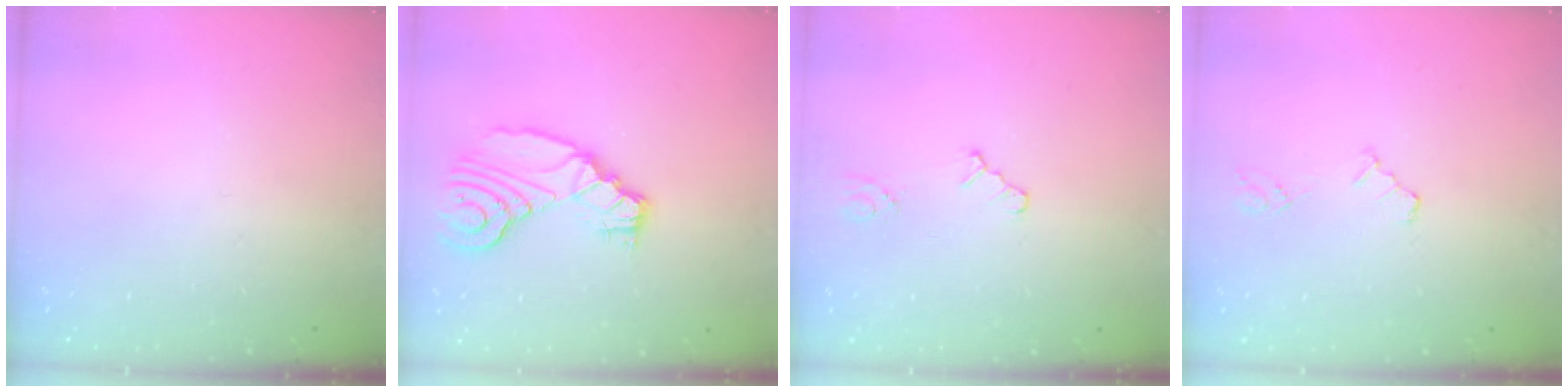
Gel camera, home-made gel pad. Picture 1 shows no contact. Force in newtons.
{"total": 12.3, "press": 12.3, "slide": 1.2}
{"total": 2.0, "press": 2.0, "slide": 0.4}
{"total": 4.7, "press": 4.7, "slide": 0.7}